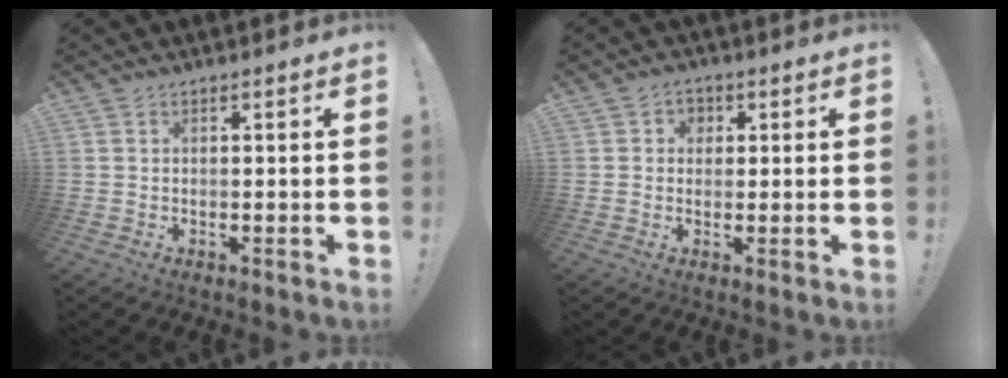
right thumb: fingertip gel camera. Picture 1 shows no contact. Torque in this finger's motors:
{"motor_torque": [0.11, 0.04, 0.09, -0.02, 0.00]}